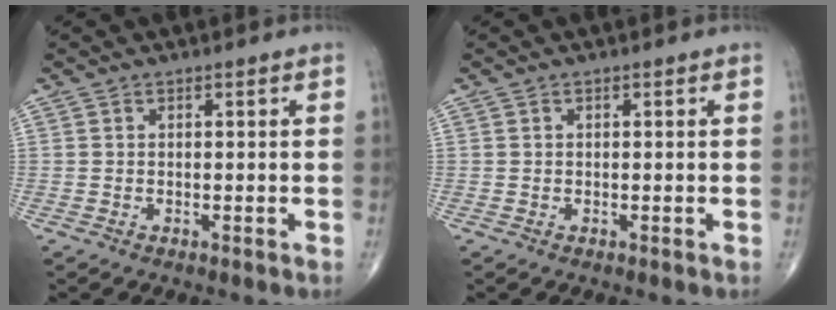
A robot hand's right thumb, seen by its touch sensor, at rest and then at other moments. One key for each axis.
{"total": 0.0}